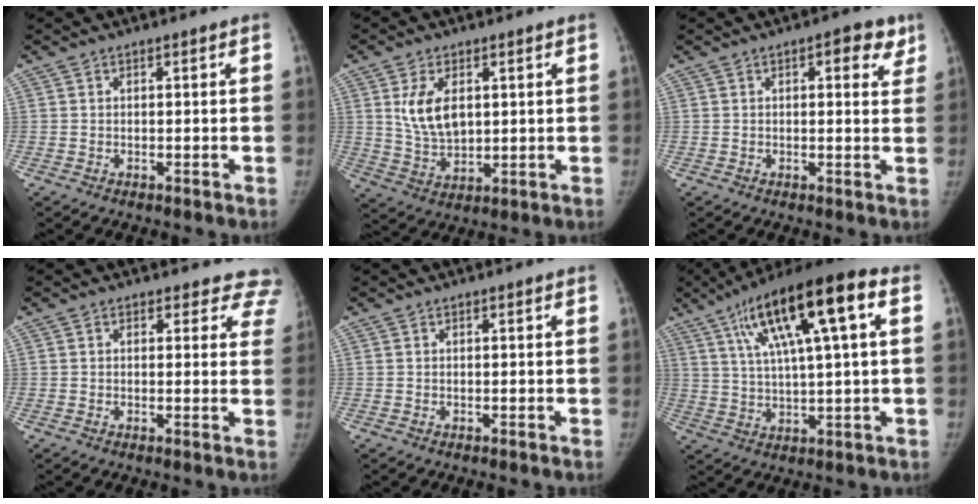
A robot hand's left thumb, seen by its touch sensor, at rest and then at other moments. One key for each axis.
{"total": 8.7, "fx": 2.4, "fy": 5.3, "fz": 6.5, "tx": -0.101, "ty": -0.014, "tz": 0.056}
{"total": 5.6, "fx": 2.7, "fy": 2.5, "fz": 4.2, "tx": -0.023, "ty": -0.005, "tz": 0.025}
{"total": 7.3, "fx": 6.3, "fy": 3.7, "fz": 0.4, "tx": 0.062, "ty": -0.017, "tz": 0.039}
{"total": 0.0}
{"total": 19.3, "fx": 7.0, "fy": 4.7, "fz": 17.4, "tx": -0.294, "ty": 0.019, "tz": 0.113}